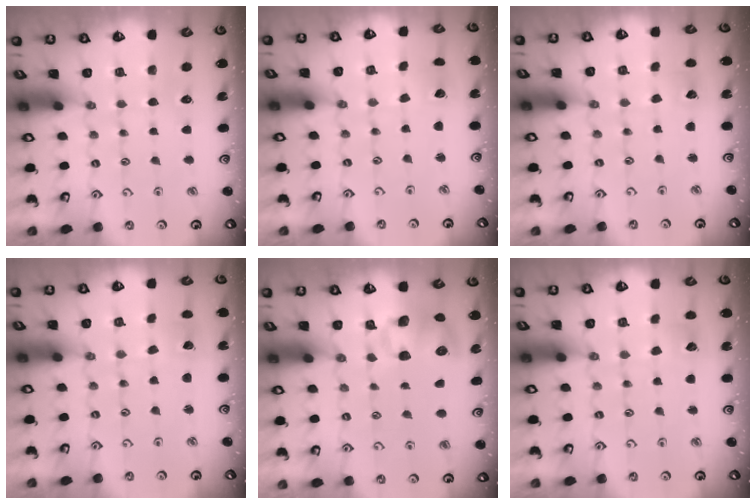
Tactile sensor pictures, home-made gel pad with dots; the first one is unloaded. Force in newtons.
{"total": 2.0, "press": 2.0, "slide": 0.1}
{"total": 2.1, "press": 2.1, "slide": 0.2}
{"total": 1.5, "press": 1.5, "slide": 0.2}
{"total": 10.3, "press": 10.2, "slide": 1.1}
{"total": 3.8, "press": 3.7, "slide": 0.5}